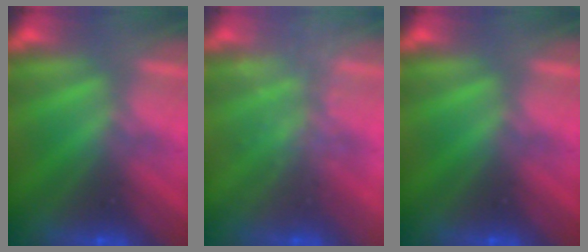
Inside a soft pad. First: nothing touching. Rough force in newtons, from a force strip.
{"total": 1.7}
{"total": 0.0}